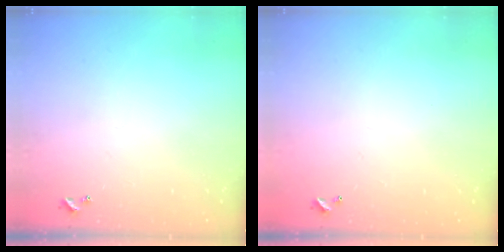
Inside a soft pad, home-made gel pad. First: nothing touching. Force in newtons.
{"total": 2.8, "press": 2.8, "slide": 0.1}